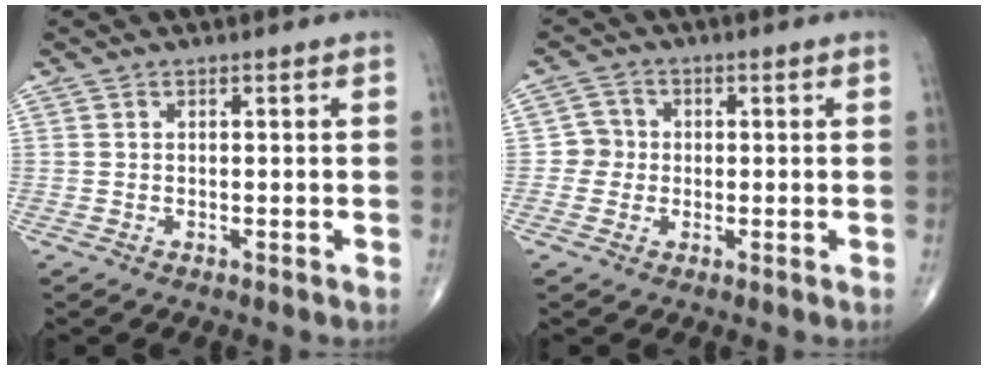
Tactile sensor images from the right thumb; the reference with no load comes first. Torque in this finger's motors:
{"motor_torque": [-0.61, 0.02, 0.01, -0.06, -0.03]}